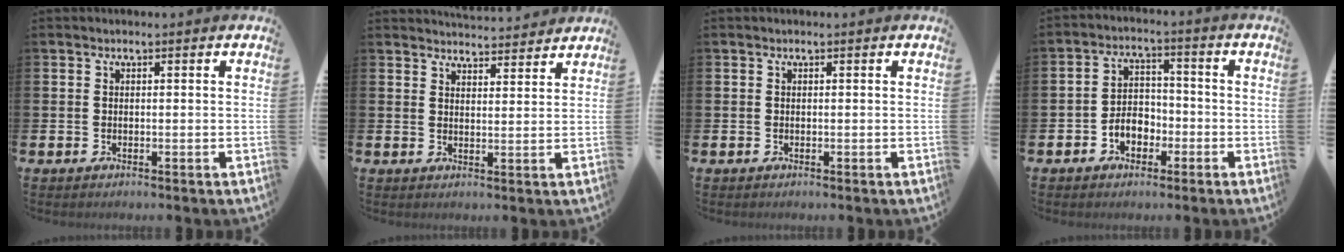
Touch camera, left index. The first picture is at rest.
{"total": 4.0, "force": [4.0, 0.3, -0.2], "torque": [-0.001, -0.025, 0.072]}
{"total": 0.0}
{"total": 4.0, "force": [-2.0, 3.0, 1.8], "torque": [-0.029, 0.004, -0.046]}